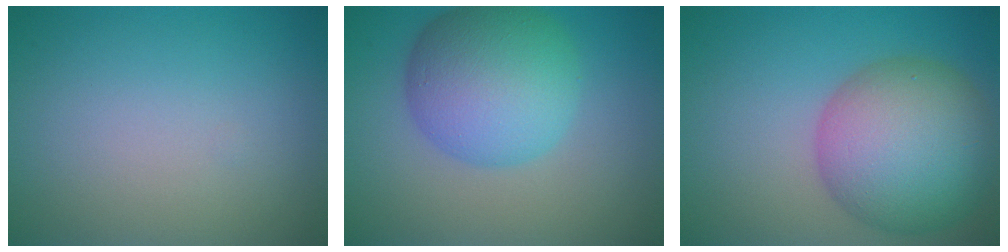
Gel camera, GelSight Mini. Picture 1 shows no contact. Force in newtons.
{"total": 8.6, "press": 8.6, "slide": 0.1}
{"total": 10.3, "press": 10.3, "slide": 0.3}